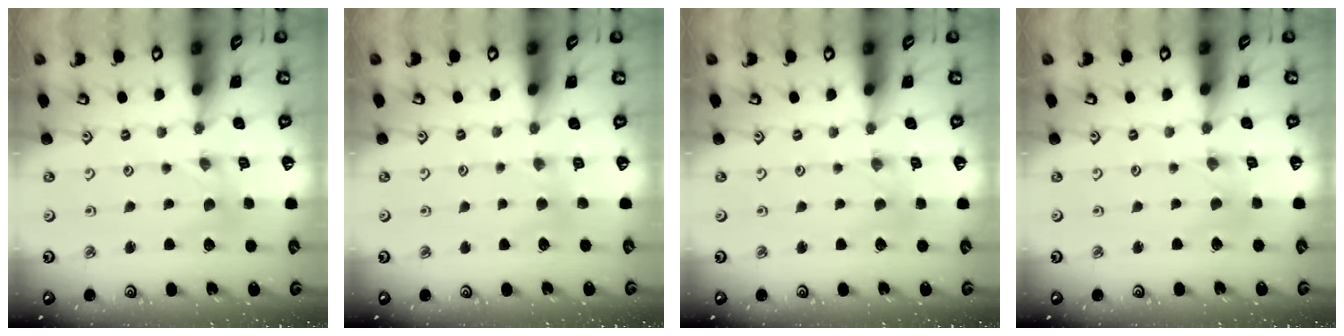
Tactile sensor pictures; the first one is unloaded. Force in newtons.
{"total": 3.4, "press": 3.4, "slide": 0.5}
{"total": 0.9, "press": 0.9, "slide": 0.1}
{"total": 0.0}